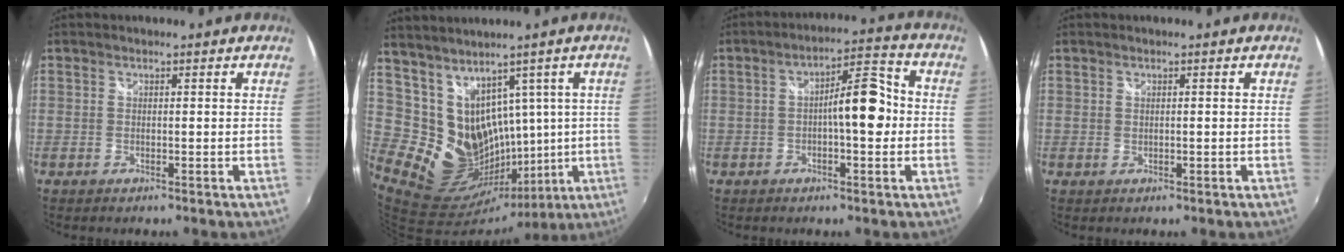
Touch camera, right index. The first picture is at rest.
{"total": 15.9, "force": [7.5, 12.6, 6.1], "torque": [-0.127, 0.001, 0.171]}
{"total": 8.4, "force": [-0.7, 2.4, 8.0], "torque": [-0.119, 0.022, -0.011]}
{"total": 0.5, "force": [0.0, 0.1, 0.5], "torque": [-0.008, 0.001, 0.000]}